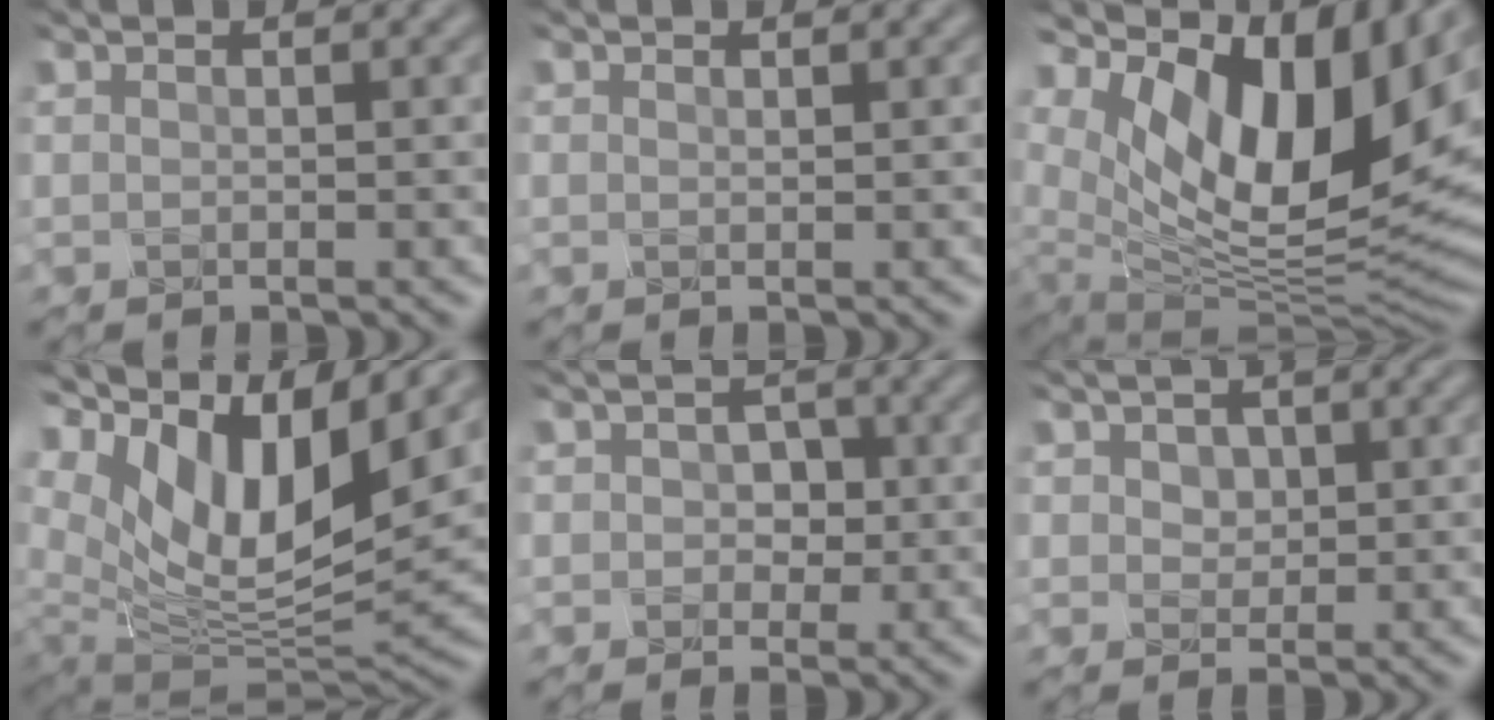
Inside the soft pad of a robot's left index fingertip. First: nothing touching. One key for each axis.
{"total": 0.0}
{"total": 16.5, "fx": 4.0, "fy": 8.9, "fz": 13.4, "tx": -0.235, "ty": 0.020, "tz": 0.061}
{"total": 13.4, "fx": 3.4, "fy": 6.9, "fz": 10.9, "tx": -0.218, "ty": 0.021, "tz": 0.054}
{"total": 3.5, "fx": -0.9, "fy": 3.0, "fz": 1.5, "tx": -0.061, "ty": 0.005, "tz": -0.013}
{"total": 2.6, "fx": 0.5, "fy": 2.2, "fz": 1.2, "tx": -0.053, "ty": -0.002, "tz": 0.018}